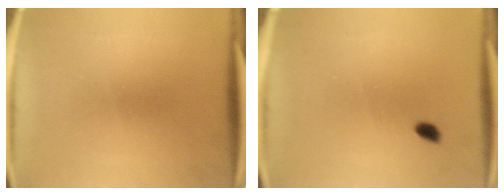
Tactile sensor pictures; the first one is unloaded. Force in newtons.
{"total": 1.4}